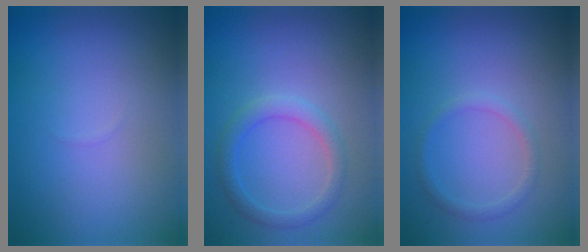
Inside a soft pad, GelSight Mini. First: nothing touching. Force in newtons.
{"total": 2.2, "press": 2.2, "slide": 0.1}
{"total": 1.2, "press": 1.2, "slide": 0.0}